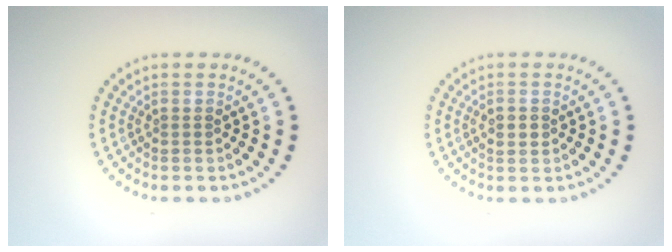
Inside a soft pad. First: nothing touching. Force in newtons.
{"total": 1.2, "press": 1.2, "slide": 0.0}